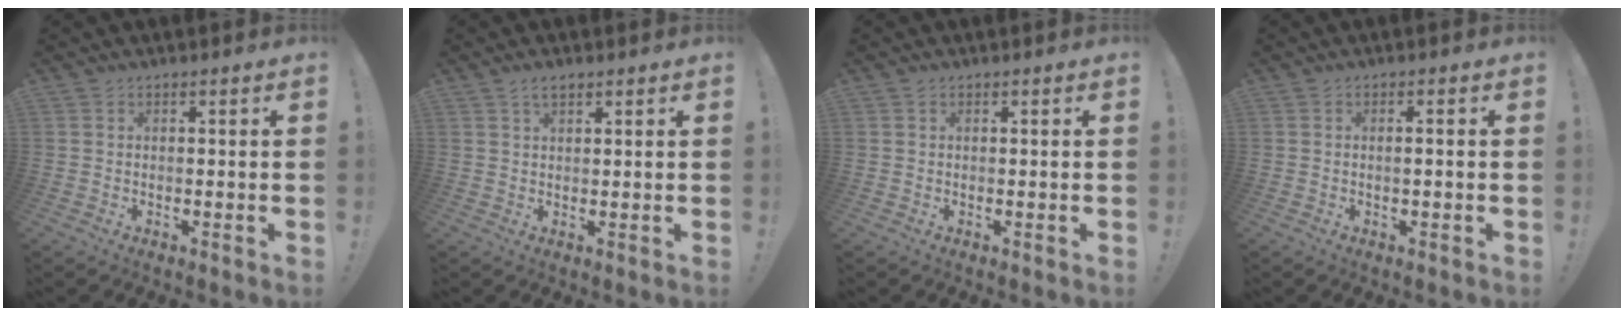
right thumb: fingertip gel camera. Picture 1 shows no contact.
{"total": 2.6, "force": [1.6, 1.1, 1.7], "torque": [-0.026, -0.005, 0.026]}
{"total": 0.0}
{"total": 1.4, "force": [-0.4, 0.0, 1.3], "torque": [-0.023, -0.001, -0.009]}